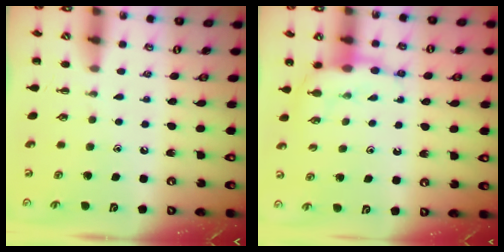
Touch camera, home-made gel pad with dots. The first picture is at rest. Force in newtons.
{"total": 7.3, "press": 7.3, "slide": 0.6}